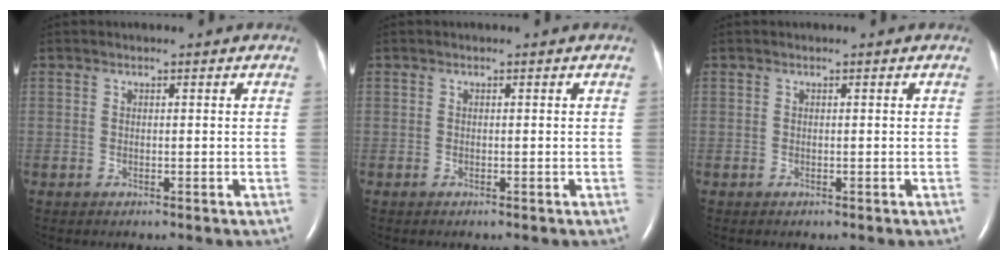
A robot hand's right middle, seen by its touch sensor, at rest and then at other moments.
{"total": 0.0}
{"total": 0.0}